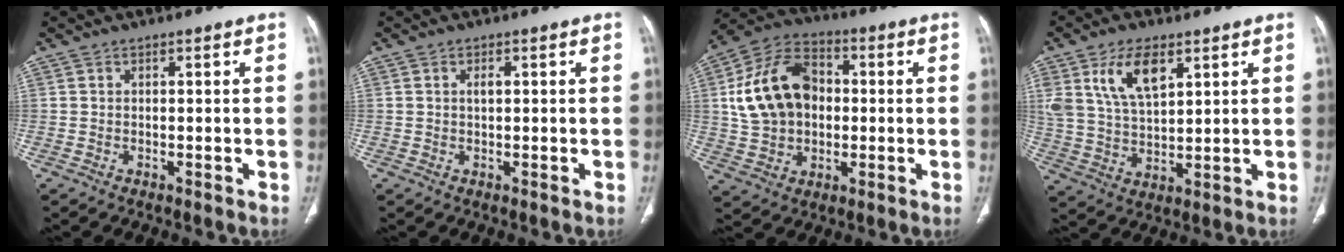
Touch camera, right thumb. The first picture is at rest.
{"total": 1.2, "force": [0.3, 0.6, 1.0], "torque": [-0.018, 0.002, 0.004]}
{"total": 16.7, "force": [1.4, 12.2, 11.3], "torque": [-0.187, 0.024, 0.023]}
{"total": 10.8, "force": [5.3, 5.3, 7.7], "torque": [-0.138, -0.019, 0.110]}